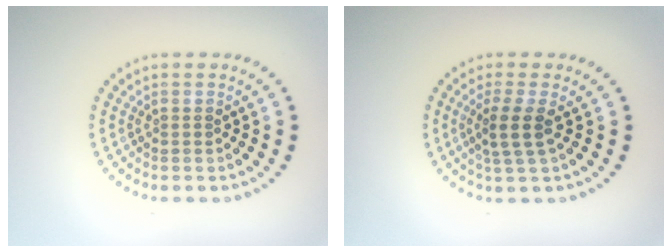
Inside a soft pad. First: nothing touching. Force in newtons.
{"total": 2.5, "press": 2.1, "slide": 1.4}